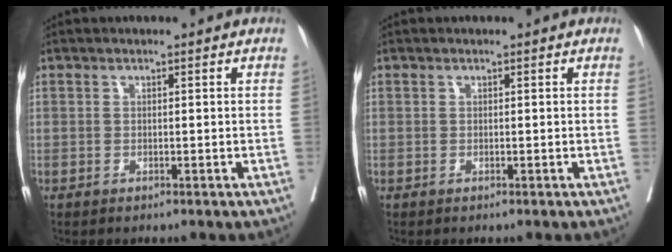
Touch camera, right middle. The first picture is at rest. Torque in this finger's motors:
{"motor_torque": [0.00, 0.00, 0.00, 0.00]}